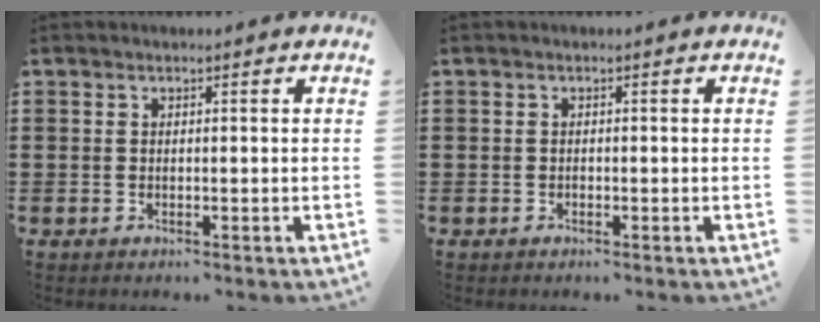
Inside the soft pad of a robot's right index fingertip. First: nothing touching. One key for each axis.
{"total": 0.0}